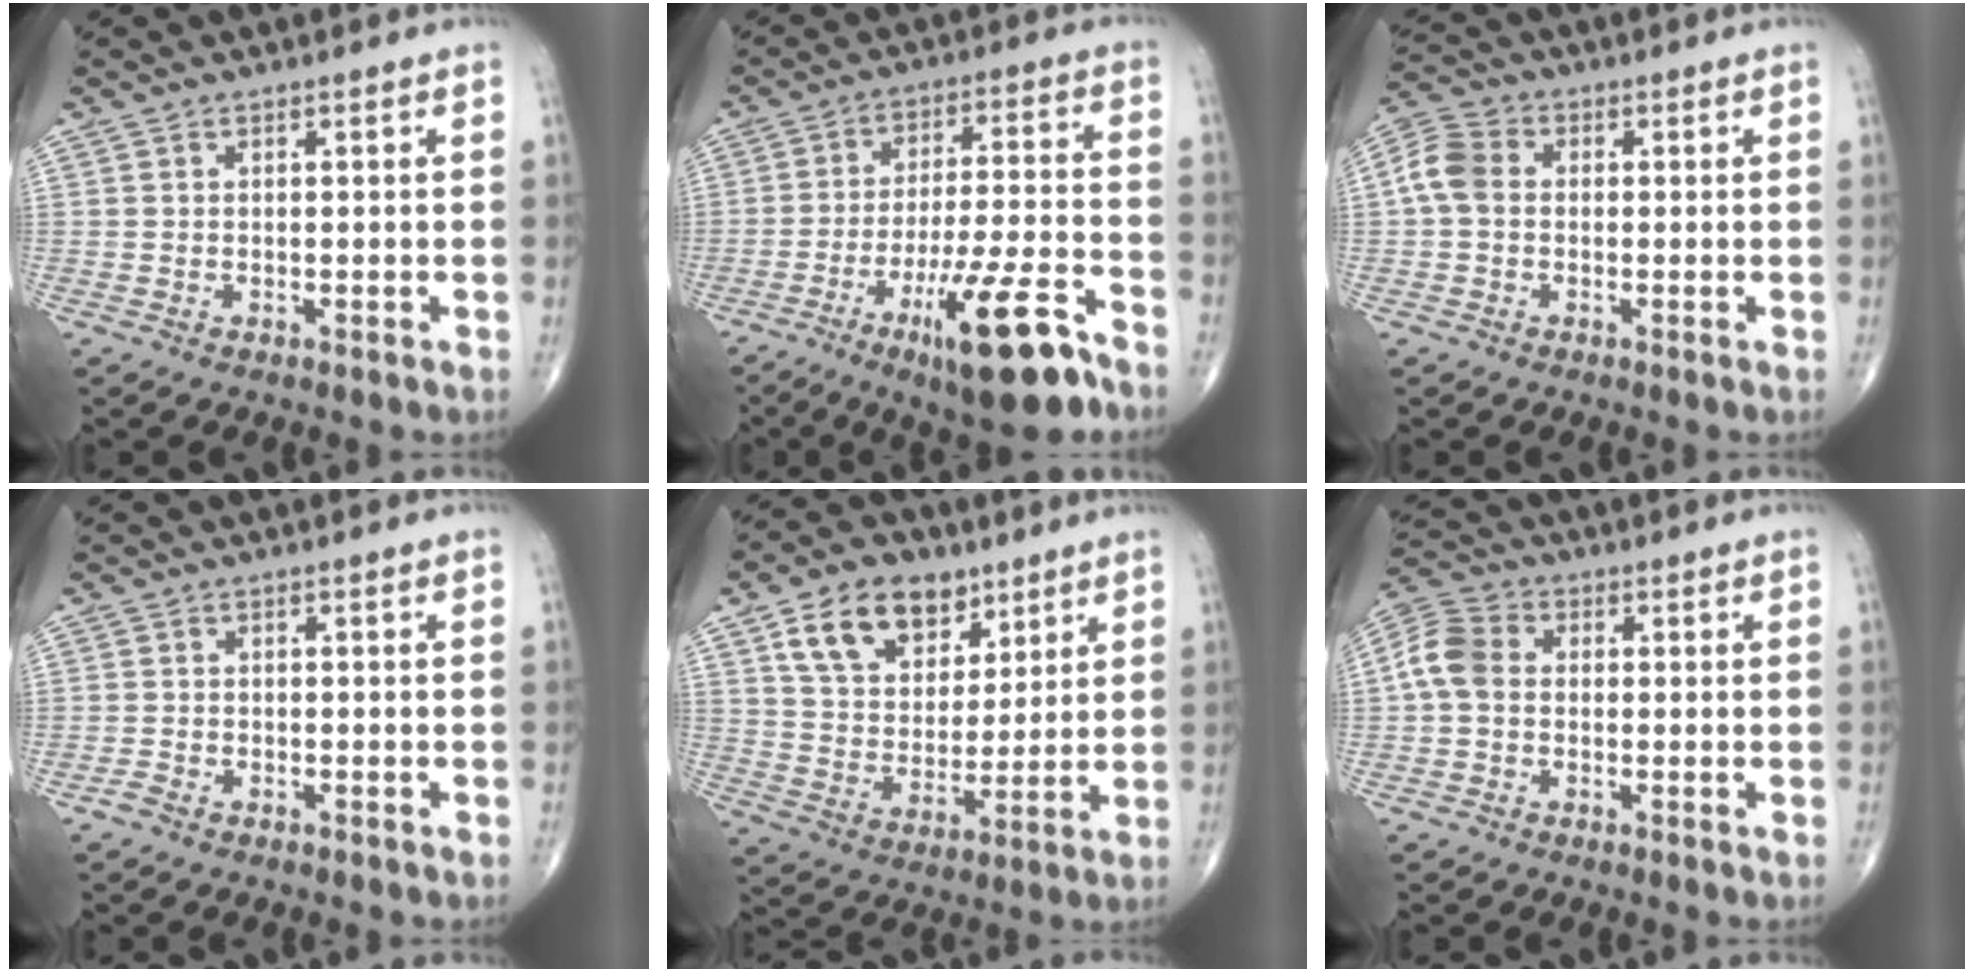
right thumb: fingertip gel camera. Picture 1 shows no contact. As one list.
[{"total": 16.6, "force": [-9.4, 3.4, 13.2], "torque": [-0.221, 0.047, -0.148]}, {"total": 6.4, "force": [0.2, 5.0, 4.0], "torque": [-0.079, 0.020, -0.005]}, {"total": 1.1, "force": [-0.9, 0.5, 0.5], "torque": [-0.016, -0.001, -0.021]}, {"total": 15.1, "force": [8.0, 10.0, 7.9], "torque": [-0.100, -0.029, 0.145]}, {"total": 7.1, "force": [0.0, 5.5, 4.4], "torque": [-0.086, 0.022, -0.011]}]